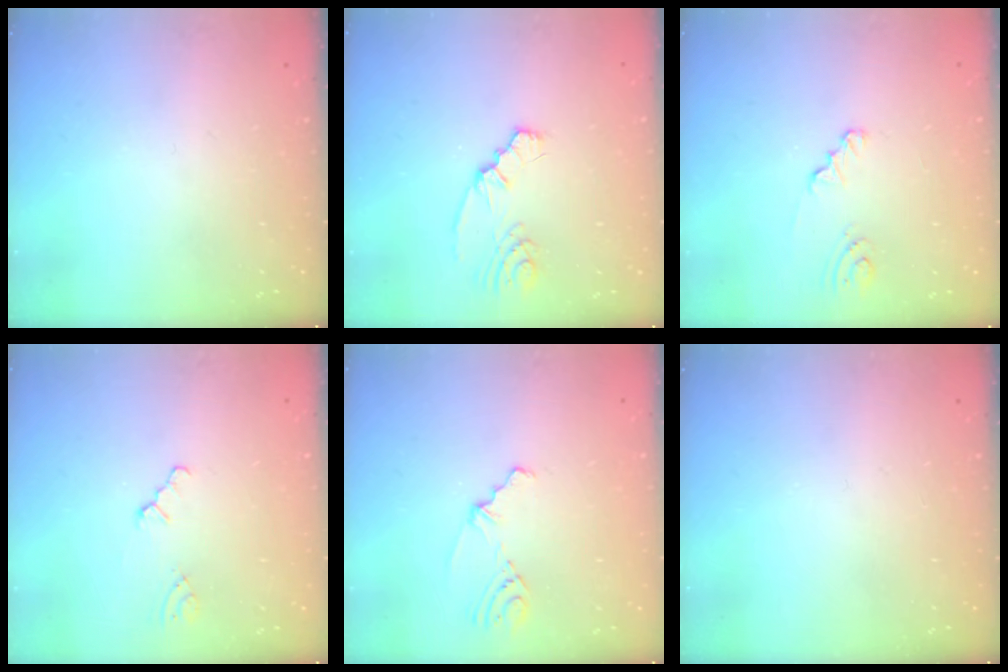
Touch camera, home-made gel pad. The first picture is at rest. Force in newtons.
{"total": 2.7, "press": 2.6, "slide": 0.8}
{"total": 2.2, "press": 2.2, "slide": 0.3}
{"total": 0.5, "press": 0.5, "slide": 0.2}
{"total": 2.7, "press": 2.3, "slide": 1.6}
{"total": 0.0}